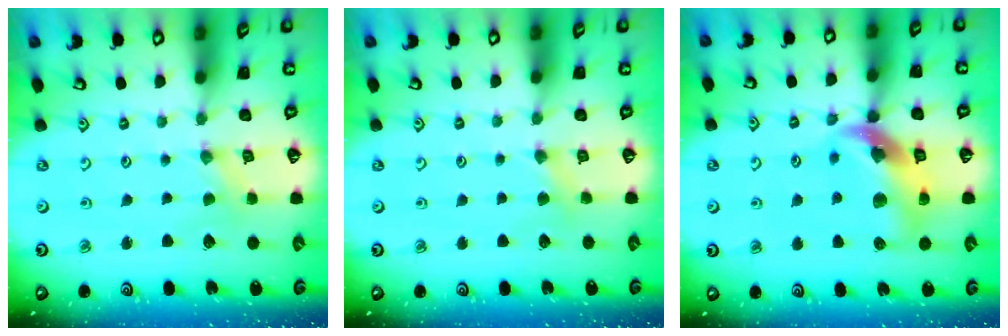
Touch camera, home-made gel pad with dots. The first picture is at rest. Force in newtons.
{"total": 3.6, "press": 3.5, "slide": 0.6}
{"total": 14.9, "press": 14.8, "slide": 2.2}